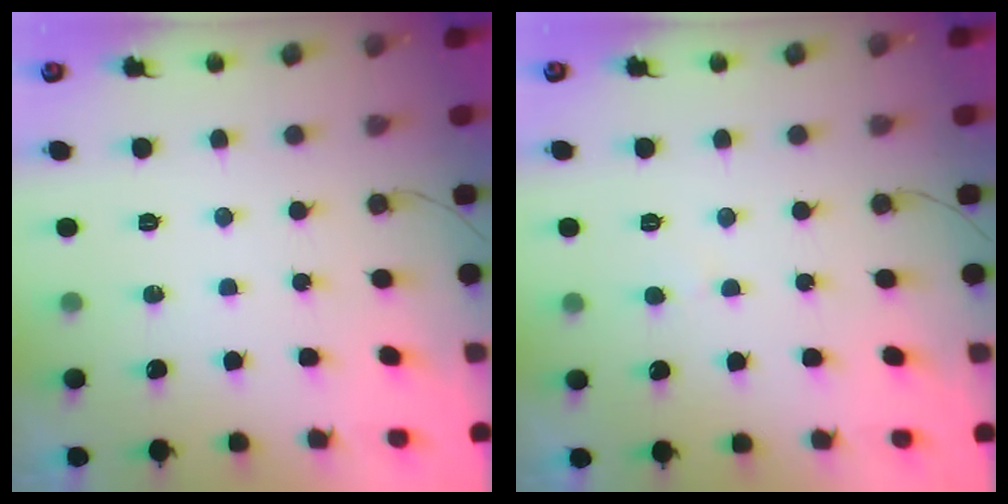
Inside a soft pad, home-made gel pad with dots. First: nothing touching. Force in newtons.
{"total": 2.1, "press": 2.1, "slide": 0.2}